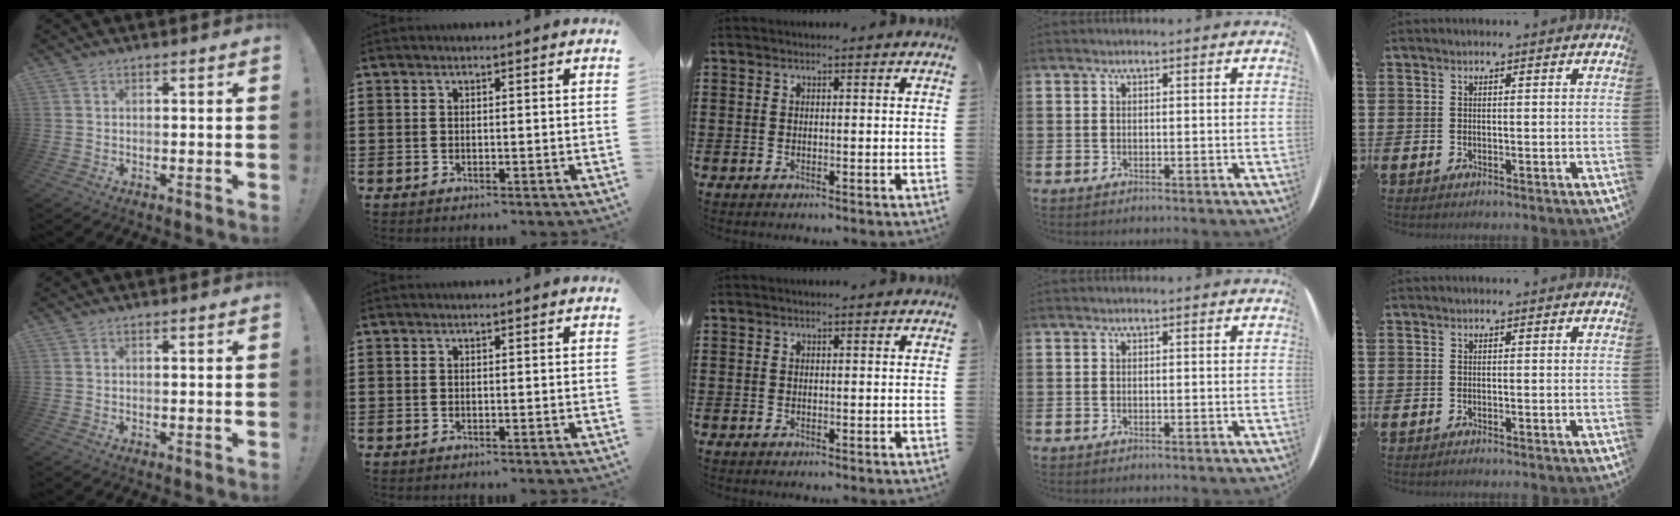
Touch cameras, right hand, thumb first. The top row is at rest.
{}